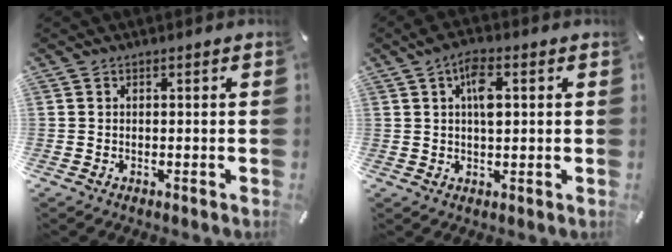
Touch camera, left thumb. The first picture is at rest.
{"total": 6.5, "force": [1.9, 2.9, 5.4], "torque": [-0.098, 0.004, 0.028]}